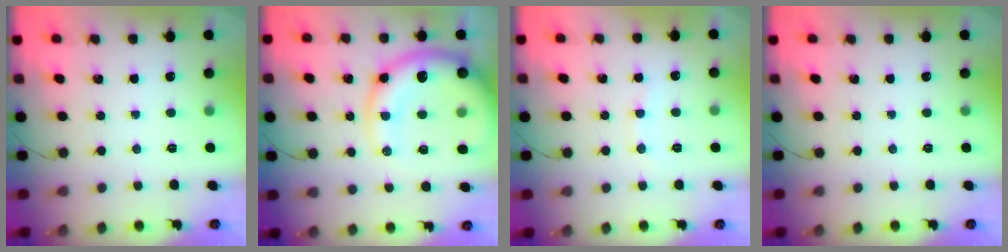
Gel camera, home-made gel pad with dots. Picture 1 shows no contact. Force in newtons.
{"total": 17.4, "press": 16.9, "slide": 4.4}
{"total": 3.7, "press": 3.6, "slide": 0.9}
{"total": 0.0}